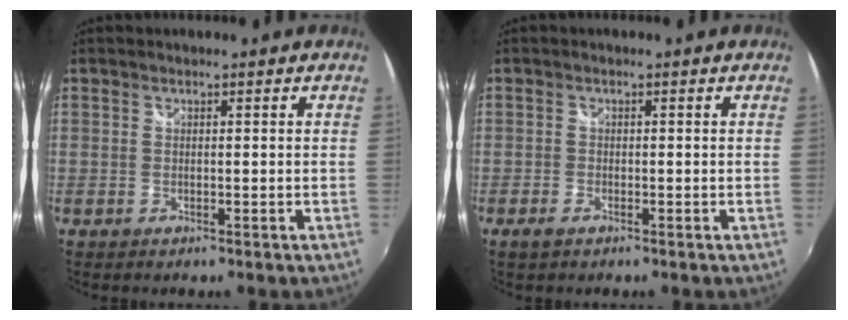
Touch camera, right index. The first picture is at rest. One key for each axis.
{"total": 1.9, "fx": -1.4, "fy": 0.8, "fz": 1.1, "tx": -0.027, "ty": -0.004, "tz": -0.028}